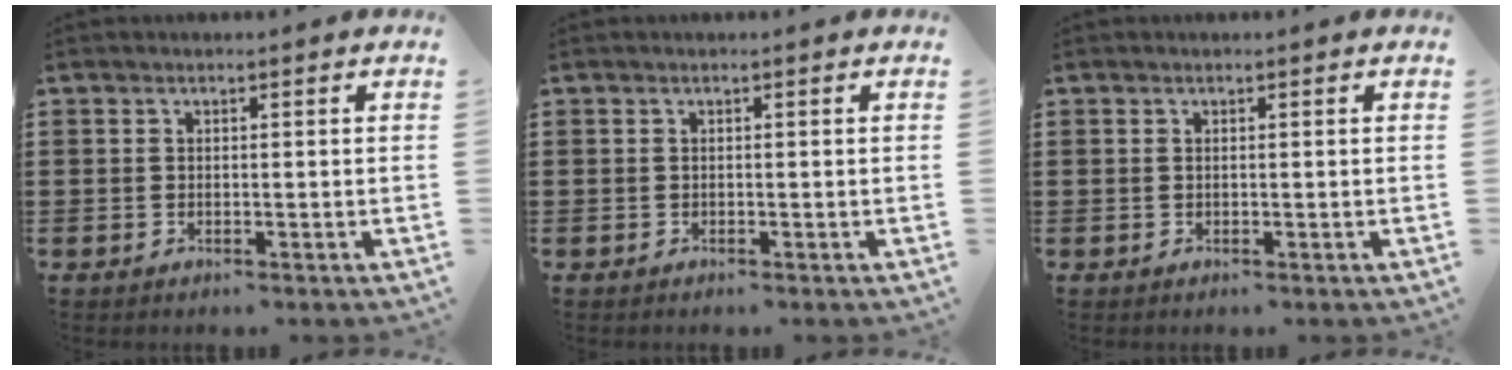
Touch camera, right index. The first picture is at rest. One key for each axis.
{"total": 0.0}
{"total": 0.0}